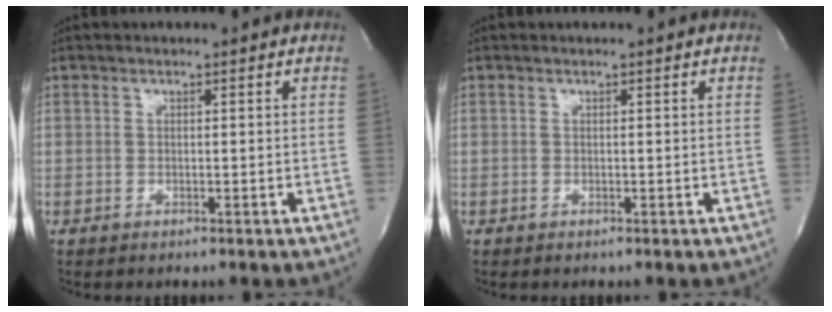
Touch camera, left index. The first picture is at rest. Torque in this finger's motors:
{"motor_torque": [0.00, 0.00, 0.00, 0.01]}